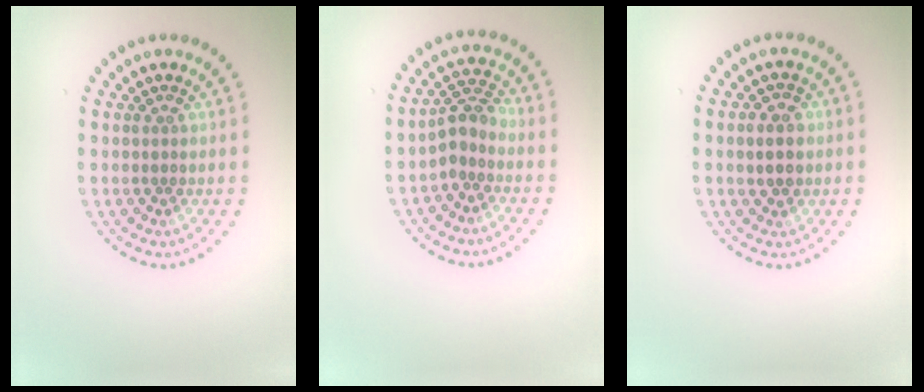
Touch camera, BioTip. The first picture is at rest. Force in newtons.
{"total": 2.6, "press": 2.0, "slide": 1.6}
{"total": 2.4, "press": 2.4, "slide": 0.2}